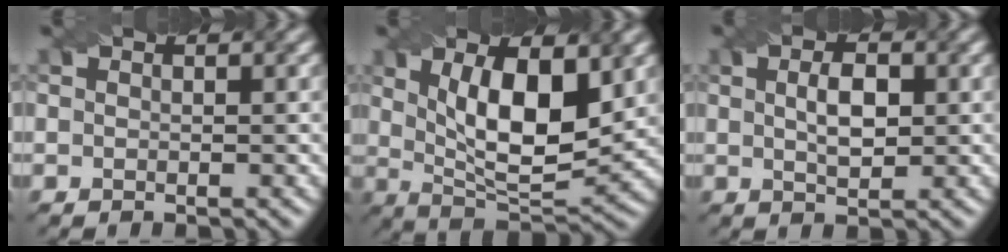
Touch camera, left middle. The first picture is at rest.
{"total": 9.7, "force": [2.3, 3.8, 8.6], "torque": [-0.144, -0.009, 0.042]}
{"total": 2.9, "force": [0.3, 1.4, 2.5], "torque": [-0.053, 0.003, 0.010]}